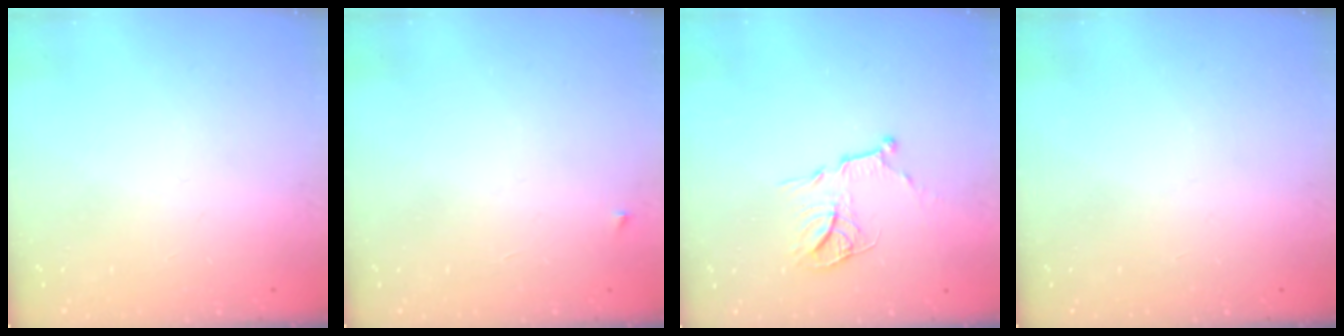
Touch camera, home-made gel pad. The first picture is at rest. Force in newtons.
{"total": 2.3, "press": 2.3, "slide": 0.3}
{"total": 12.1, "press": 12.1, "slide": 0.9}
{"total": 0.0}